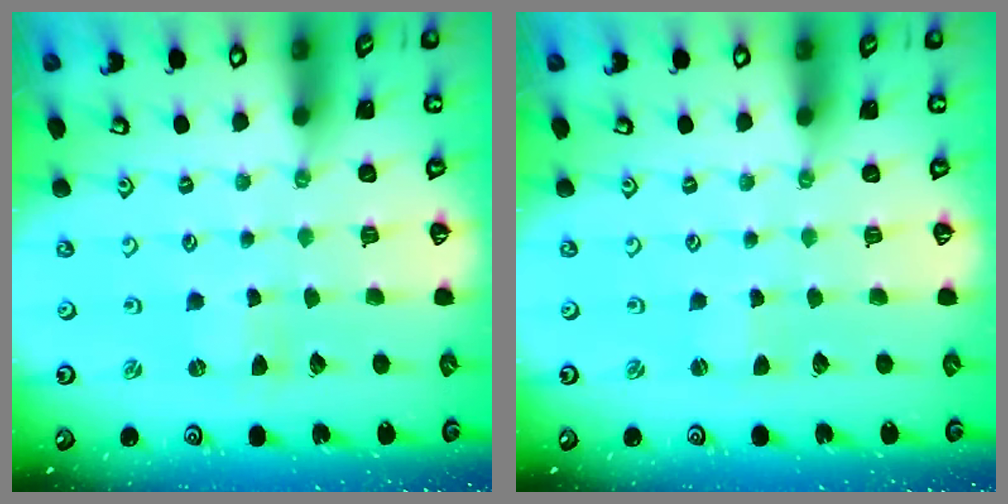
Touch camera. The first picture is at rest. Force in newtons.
{"total": 0.6, "press": 0.6, "slide": 0.0}